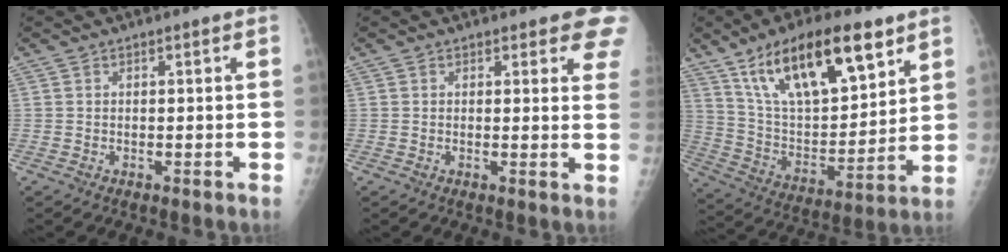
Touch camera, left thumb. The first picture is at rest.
{"total": 6.1, "force": [4.8, 2.4, 2.8], "torque": [0.005, -0.022, 0.033]}
{"total": 23.2, "force": [13.5, 9.1, 16.6], "torque": [-0.252, -0.040, 0.247]}